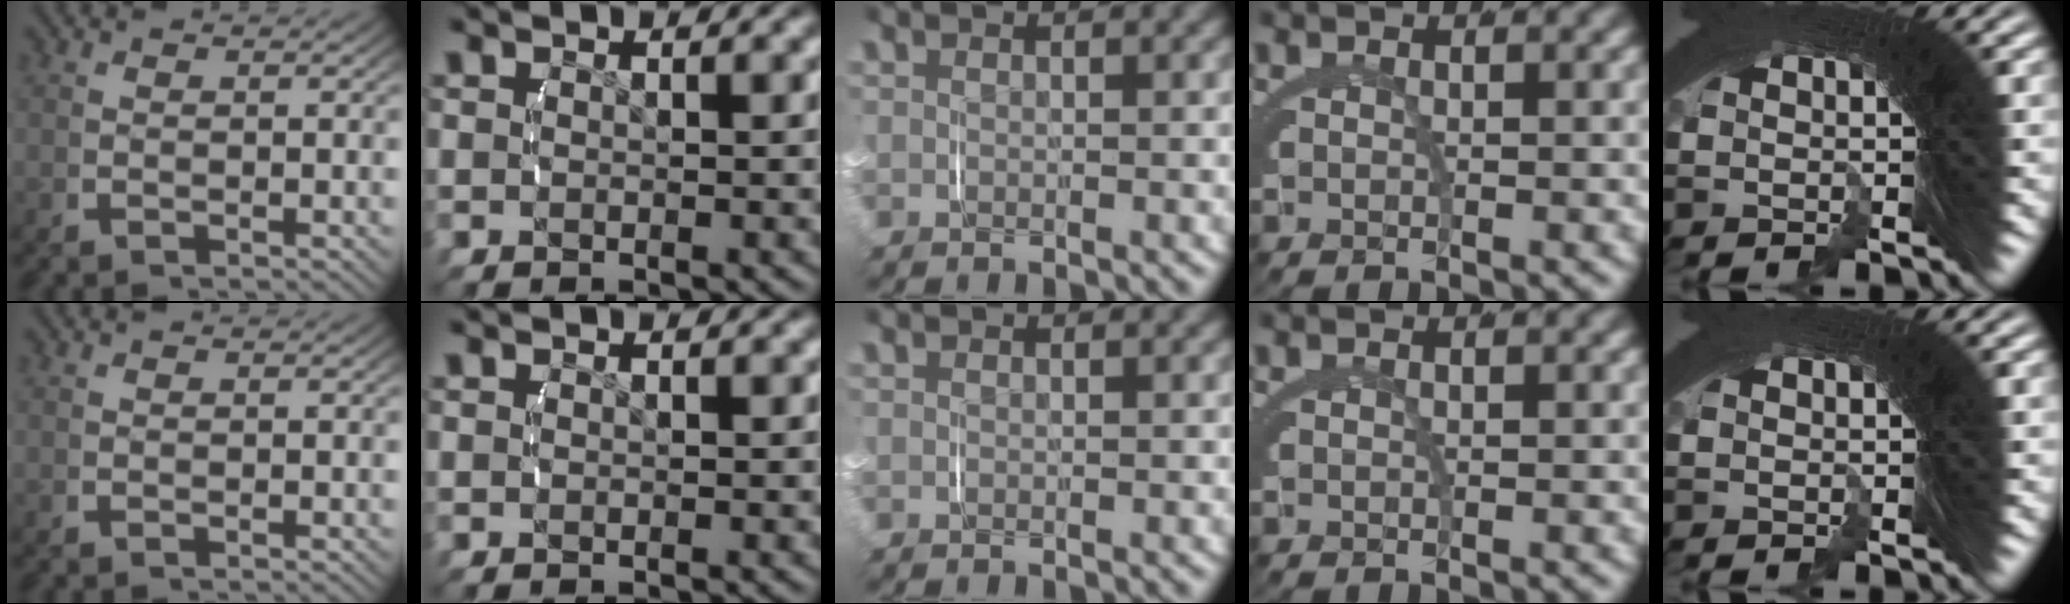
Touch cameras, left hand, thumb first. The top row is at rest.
{}